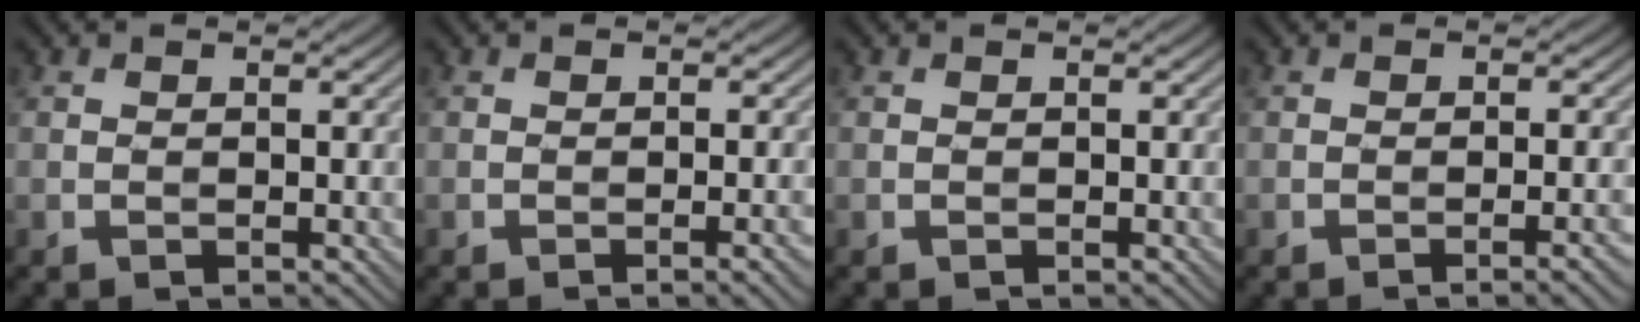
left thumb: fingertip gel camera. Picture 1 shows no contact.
{"total": 2.1, "force": [-0.8, 0.3, 1.9], "torque": [-0.024, 0.005, -0.015]}
{"total": 0.0}
{"total": 2.7, "force": [-1.2, 0.5, 2.3], "torque": [-0.028, 0.011, -0.023]}